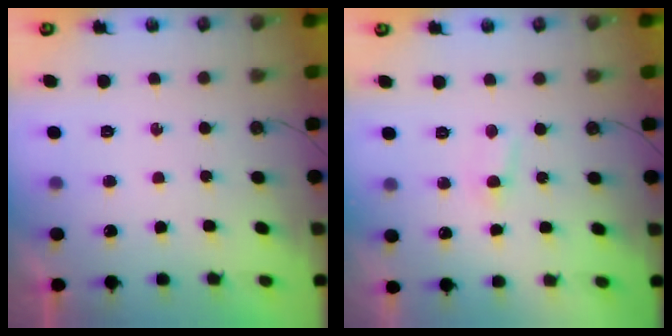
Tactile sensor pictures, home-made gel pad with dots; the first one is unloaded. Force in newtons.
{"total": 2.8, "press": 2.7, "slide": 0.7}